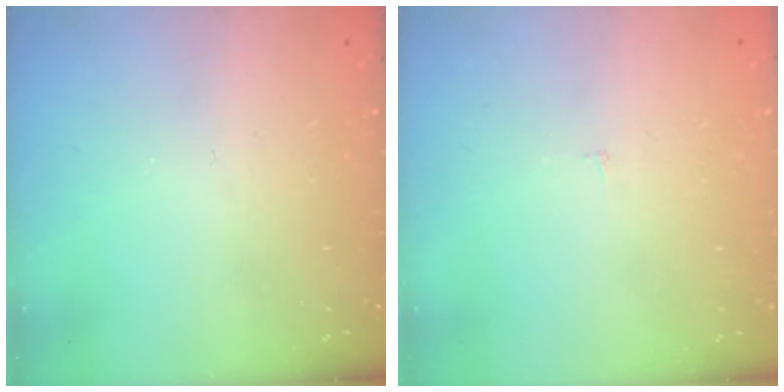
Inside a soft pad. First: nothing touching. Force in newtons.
{"total": 1.8, "press": 1.8, "slide": 0.1}